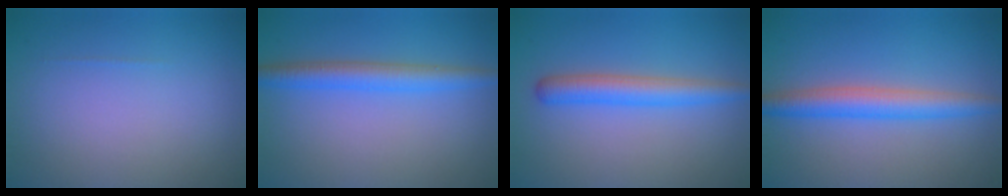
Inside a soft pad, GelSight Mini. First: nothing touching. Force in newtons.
{"total": 3.5, "press": 3.5, "slide": 0.1}
{"total": 3.5, "press": 3.5, "slide": 0.1}
{"total": 3.9, "press": 3.9, "slide": 0.0}